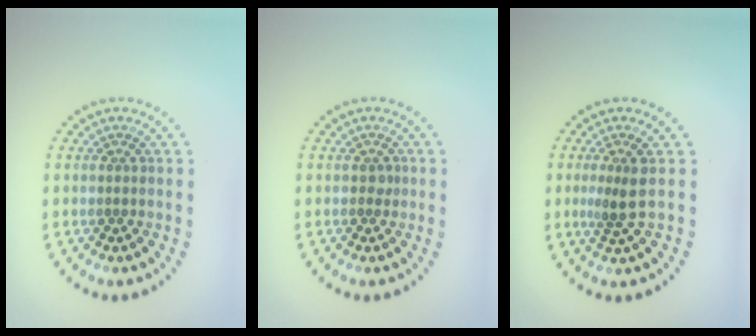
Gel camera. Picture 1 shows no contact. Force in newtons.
{"total": 0.6, "press": 0.5, "slide": 0.3}
{"total": 2.2, "press": 1.7, "slide": 1.4}